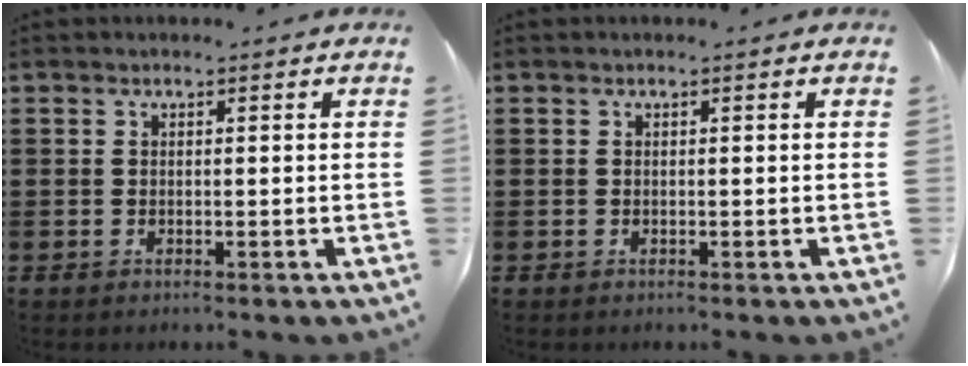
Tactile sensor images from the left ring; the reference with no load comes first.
{"total": 0.0}